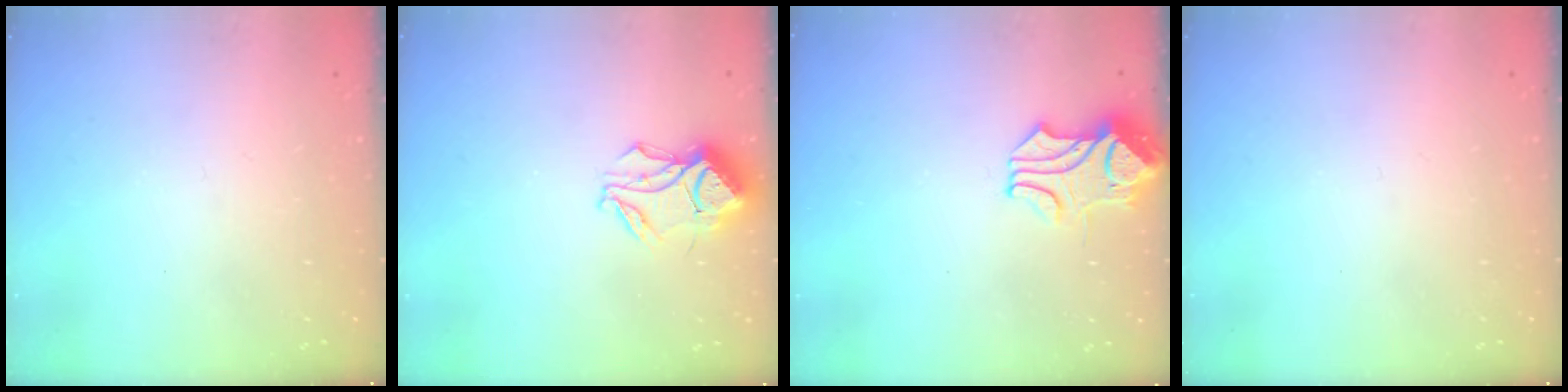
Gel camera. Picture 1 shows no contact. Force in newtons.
{"total": 11.9, "press": 11.8, "slide": 0.9}
{"total": 1.1, "press": 0.5, "slide": 0.9}
{"total": 0.0}